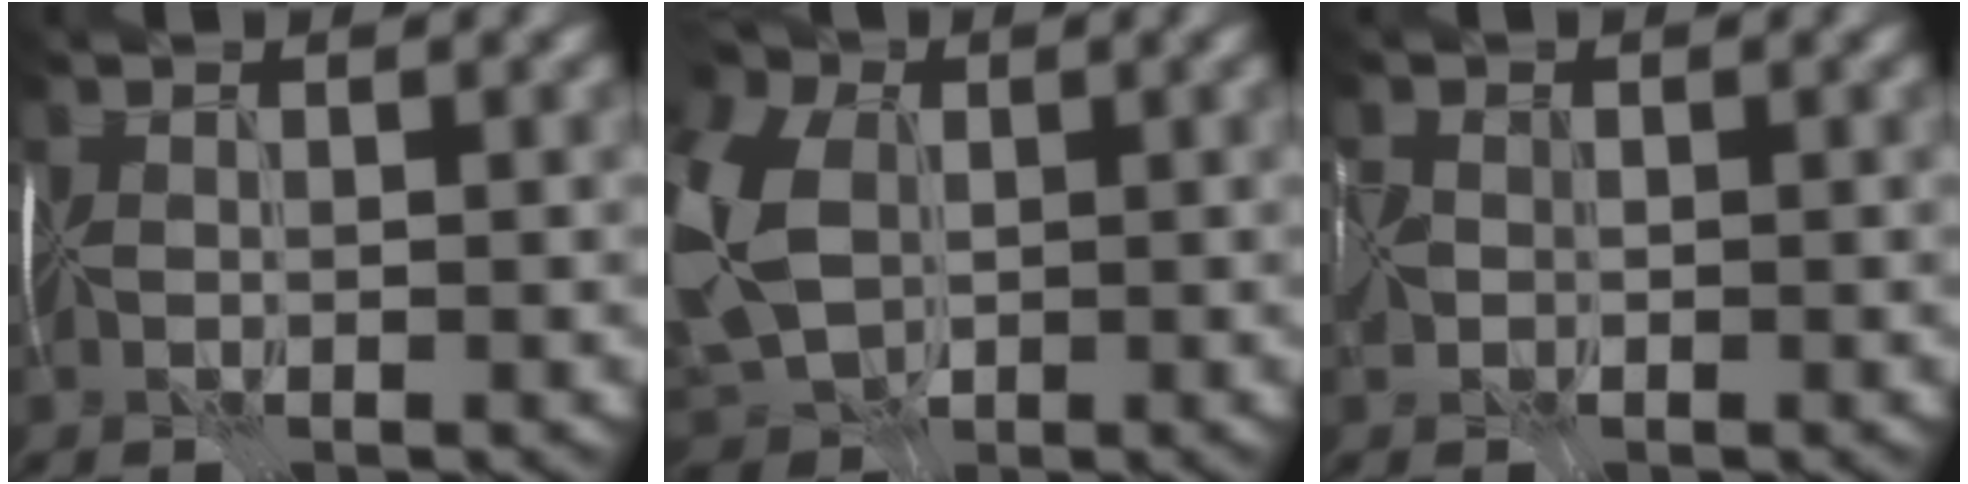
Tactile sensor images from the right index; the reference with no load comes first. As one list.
[{"total": 14.1, "force": [0.4, 10.6, 9.3], "torque": [-0.229, 0.002, -0.014]}, {"total": 1.9, "force": [-0.8, 1.5, 1.0], "torque": [-0.029, 0.001, -0.018]}]